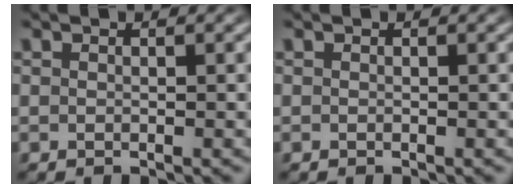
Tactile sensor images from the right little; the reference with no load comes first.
{"total": 0.0}